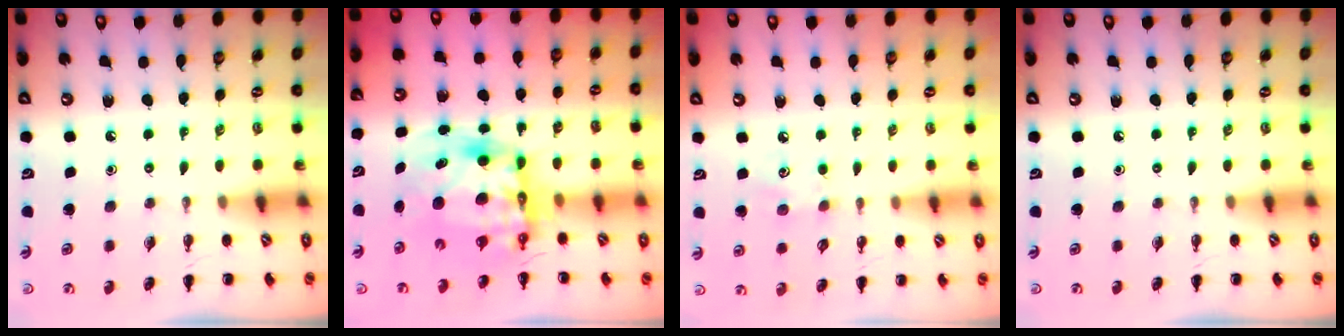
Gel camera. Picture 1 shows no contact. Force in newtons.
{"total": 11.7, "press": 11.3, "slide": 2.9}
{"total": 4.5, "press": 4.4, "slide": 1.1}
{"total": 0.0}